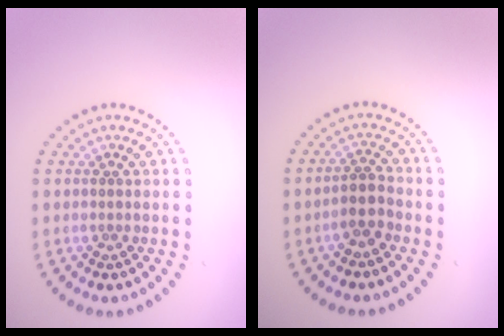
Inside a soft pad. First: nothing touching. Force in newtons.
{"total": 2.2, "press": 1.9, "slide": 1.1}